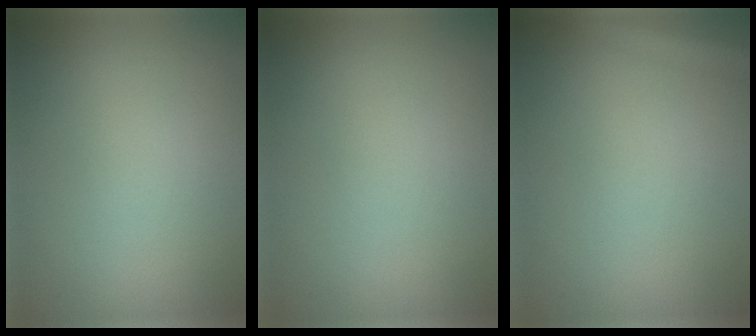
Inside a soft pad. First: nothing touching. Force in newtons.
{"total": 0.0}
{"total": 2.9, "press": 2.9, "slide": 0.1}